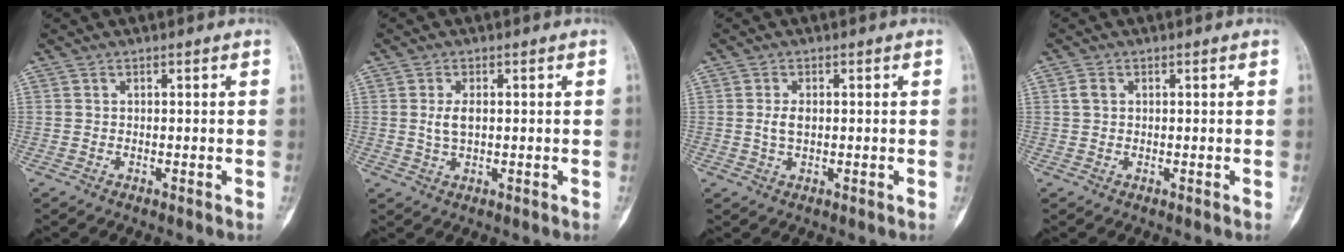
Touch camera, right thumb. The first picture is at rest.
{"total": 3.2, "force": [0.4, 1.5, 2.7], "torque": [-0.058, -0.002, 0.010]}
{"total": 2.6, "force": [0.2, 1.4, 2.2], "torque": [-0.047, 0.000, 0.003]}
{"total": 1.7, "force": [0.4, 1.3, 1.0], "torque": [-0.021, 0.005, 0.010]}